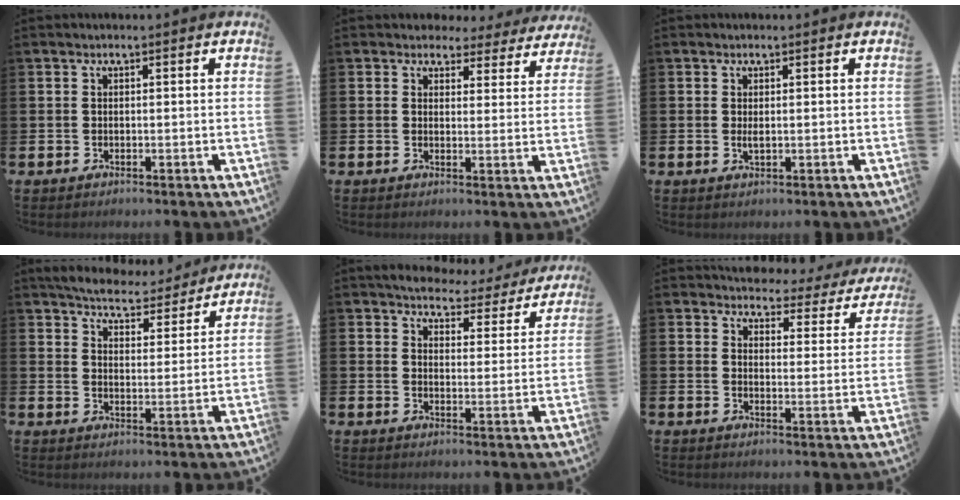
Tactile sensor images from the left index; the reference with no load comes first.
{"total": 3.4, "force": [2.9, 1.7, 0.2], "torque": [-0.004, -0.020, 0.046]}
{"total": 1.0, "force": [0.3, 0.3, 0.9], "torque": [-0.016, 0.002, 0.004]}
{"total": 5.8, "force": [5.7, 0.9, 0.9], "torque": [-0.033, -0.041, 0.098]}
{"total": 5.3, "force": [5.1, 1.3, 0.6], "torque": [-0.022, -0.041, 0.084]}
{"total": 3.2, "force": [2.9, 1.2, 0.3], "torque": [-0.011, -0.035, 0.039]}